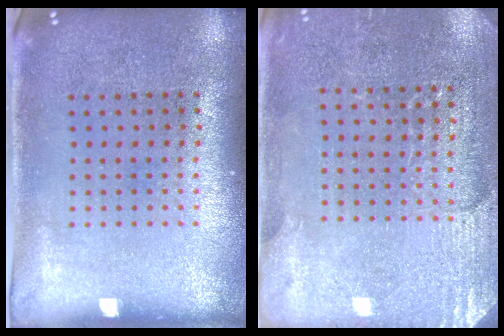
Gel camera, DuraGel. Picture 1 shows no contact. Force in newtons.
{"total": 2.9, "press": 2.8, "slide": 0.8}